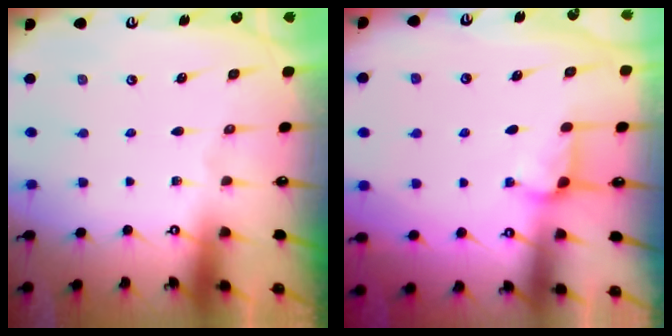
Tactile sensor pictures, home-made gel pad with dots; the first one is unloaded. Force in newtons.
{"total": 3.0, "press": 2.9, "slide": 0.5}